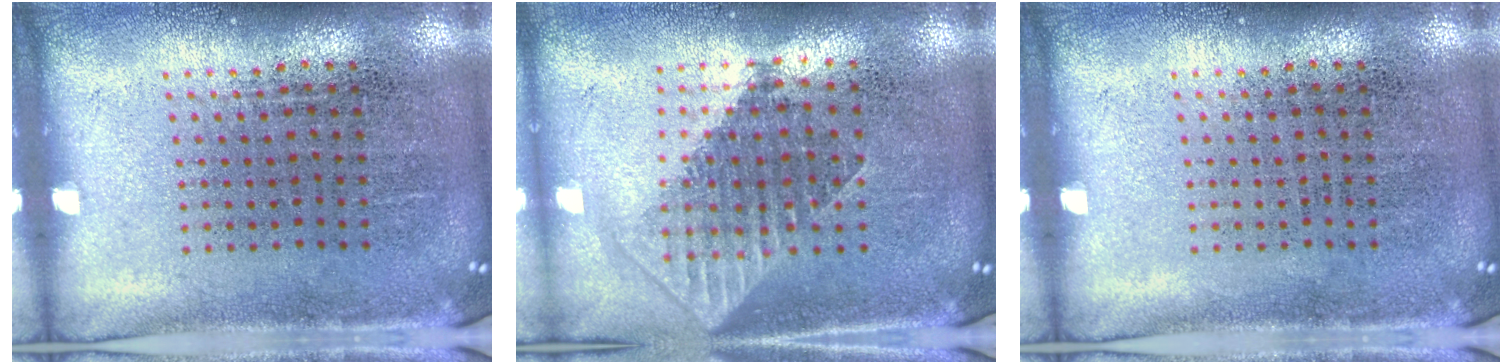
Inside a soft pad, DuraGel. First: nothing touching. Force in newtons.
{"total": 1.8, "press": 1.4, "slide": 1.0}
{"total": 0.0}